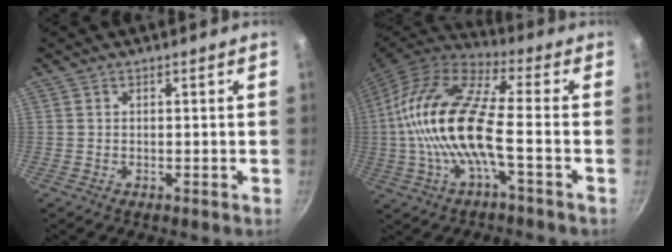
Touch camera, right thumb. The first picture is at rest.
{"total": 18.4, "force": [-2.1, 6.0, 17.2], "torque": [-0.339, 0.034, -0.056]}